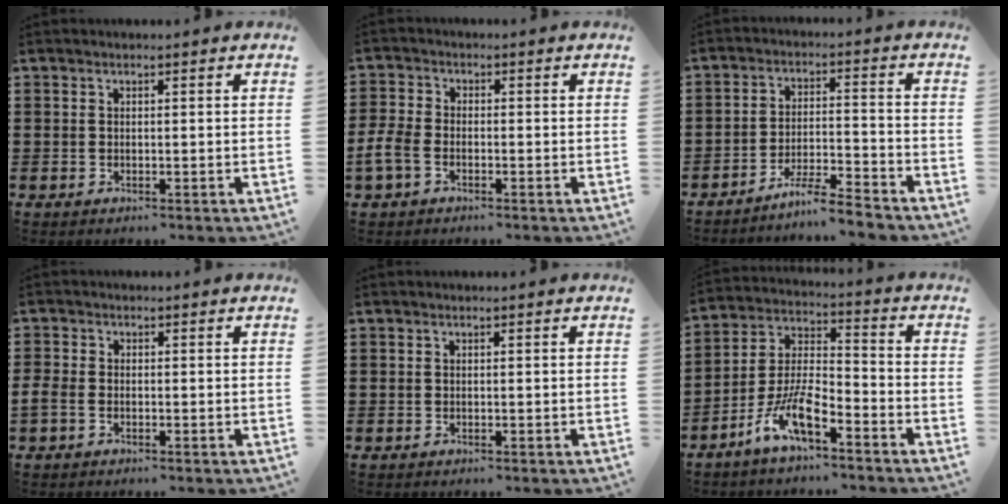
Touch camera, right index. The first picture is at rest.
{"total": 3.7, "force": [-2.0, 2.0, 2.4], "torque": [-0.070, -0.002, -0.043]}
{"total": 5.7, "force": [-5.3, -0.3, 2.0], "torque": [-0.042, -0.008, -0.103]}
{"total": 1.5, "force": [-1.0, 0.7, 0.8], "torque": [-0.032, -0.005, -0.024]}
{"total": 0.0}
{"total": 9.0, "force": [-6.3, 2.6, 5.8], "torque": [-0.140, -0.005, -0.126]}